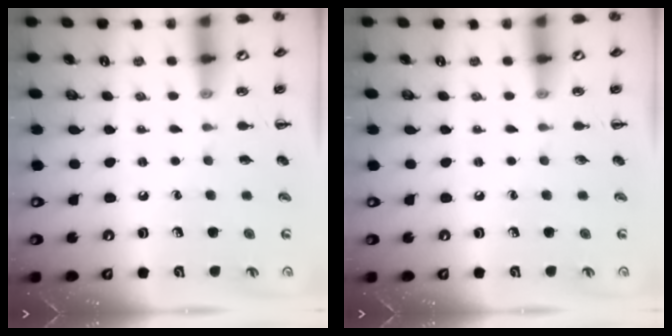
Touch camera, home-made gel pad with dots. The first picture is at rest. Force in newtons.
{"total": 0.0}